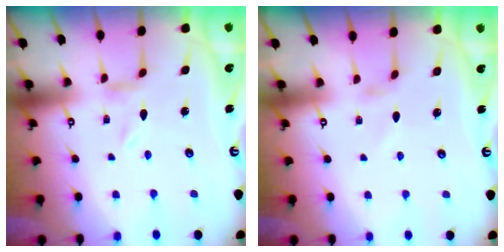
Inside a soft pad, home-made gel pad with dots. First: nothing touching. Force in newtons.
{"total": 1.2, "press": 1.2, "slide": 0.4}